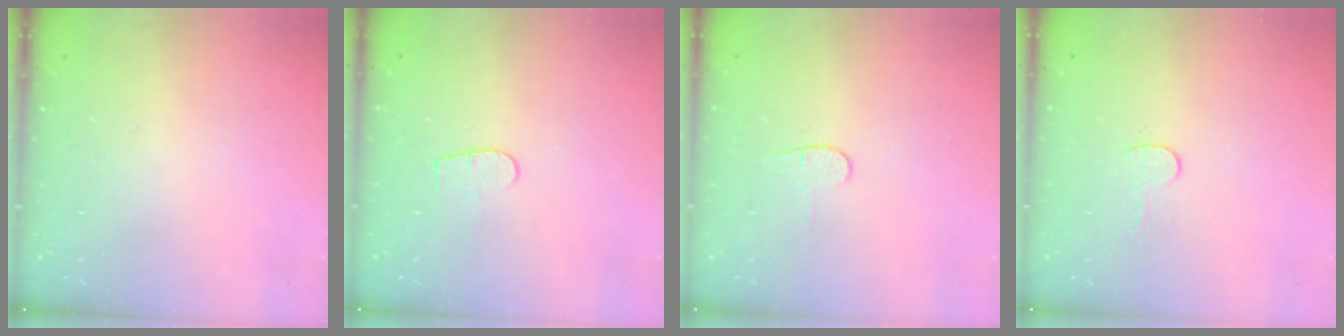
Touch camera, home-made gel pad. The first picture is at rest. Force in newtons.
{"total": 4.4, "press": 4.4, "slide": 0.3}
{"total": 3.7, "press": 3.6, "slide": 0.4}
{"total": 4.1, "press": 4.1, "slide": 0.3}